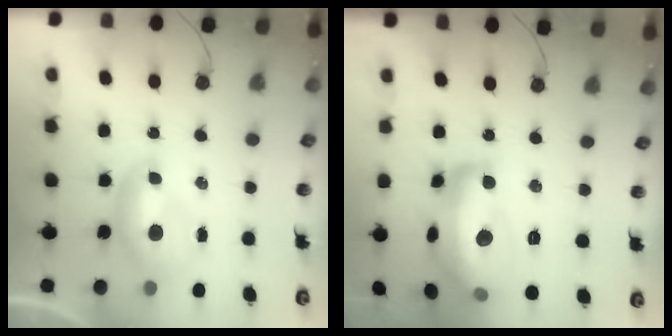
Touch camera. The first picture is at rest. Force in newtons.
{"total": 15.2, "press": 15.1, "slide": 1.3}